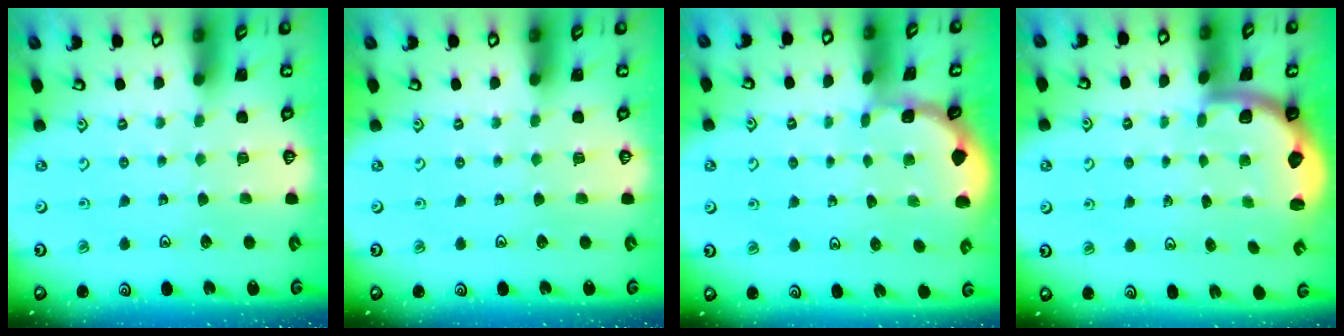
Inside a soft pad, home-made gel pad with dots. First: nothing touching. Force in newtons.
{"total": 0.0}
{"total": 0.9, "press": 0.8, "slide": 0.2}
{"total": 2.0, "press": 2.0, "slide": 0.5}